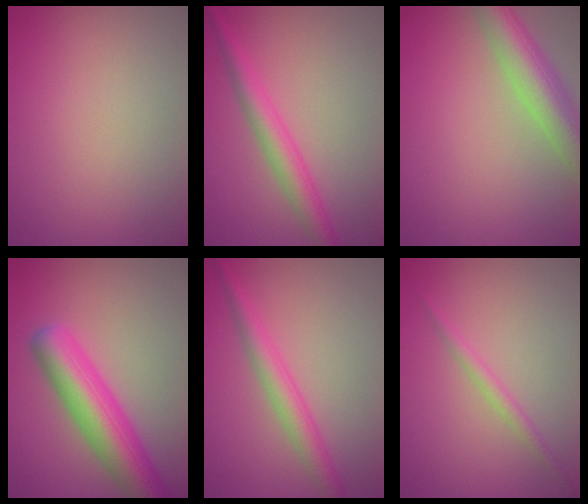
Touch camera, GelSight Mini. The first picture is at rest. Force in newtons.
{"total": 3.4, "press": 3.4, "slide": 0.1}
{"total": 6.7, "press": 6.7, "slide": 0.2}
{"total": 7.5, "press": 7.5, "slide": 0.4}
{"total": 3.1, "press": 3.1, "slide": 0.1}
{"total": 1.4, "press": 1.4, "slide": 0.1}